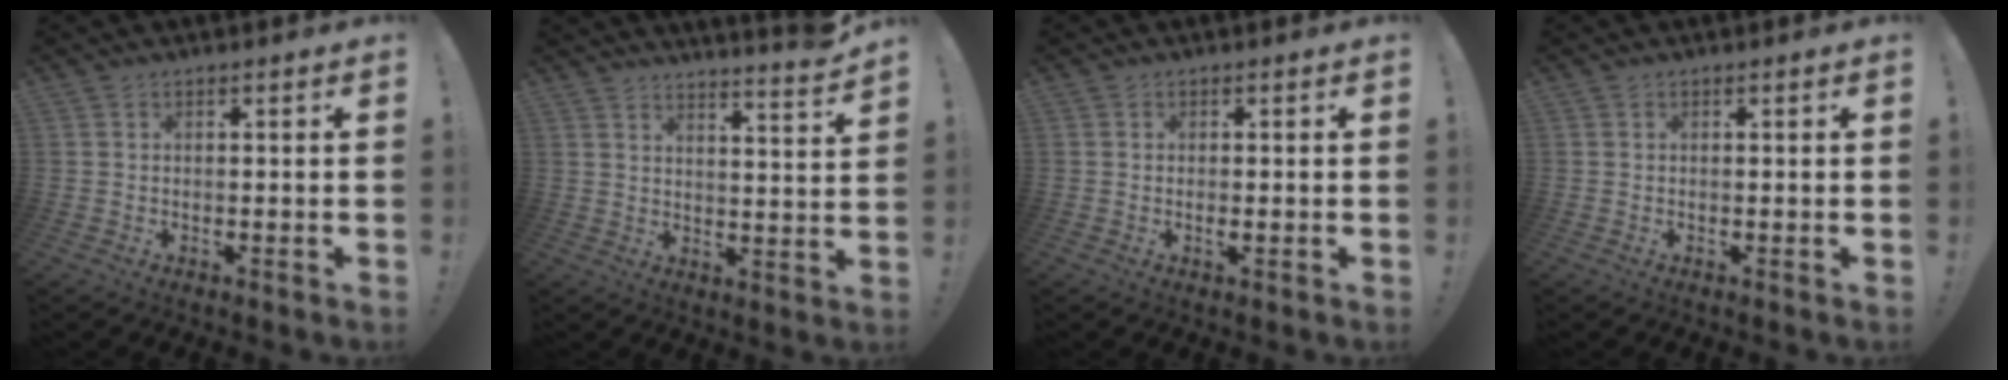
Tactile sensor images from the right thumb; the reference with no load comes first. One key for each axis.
{"total": 5.5, "fx": 4.8, "fy": -0.4, "fz": 2.8, "tx": -0.027, "ty": -0.053, "tz": 0.075}
{"total": 1.0, "fx": -0.1, "fy": 0.1, "fz": 1.0, "tx": -0.017, "ty": -0.002, "tz": -0.003}
{"total": 0.0}